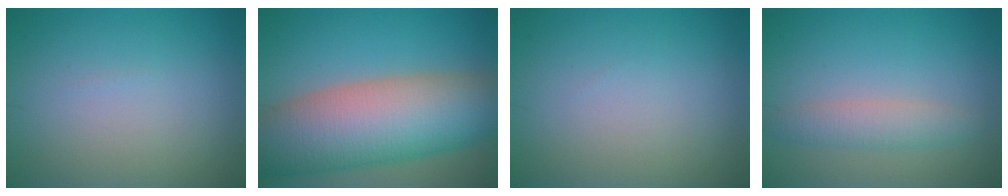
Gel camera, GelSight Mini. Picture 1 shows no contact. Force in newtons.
{"total": 13.3, "press": 13.3, "slide": 0.7}
{"total": 0.0}
{"total": 2.5, "press": 2.5, "slide": 0.1}